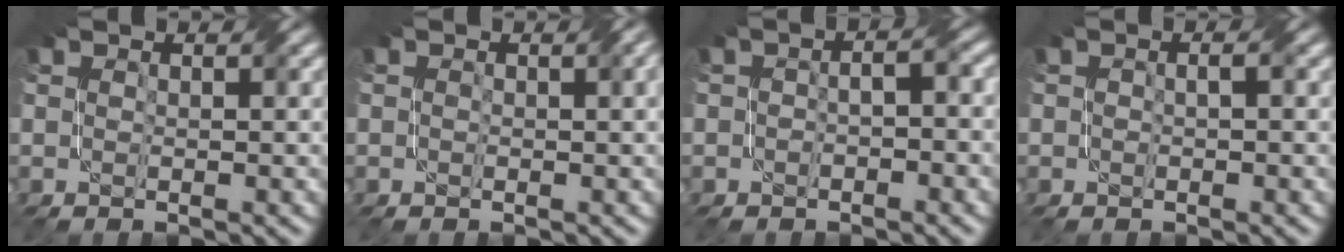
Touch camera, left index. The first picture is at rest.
{"total": 1.8, "force": [0.1, 0.7, 1.6], "torque": [-0.024, 0.001, 0.001]}
{"total": 2.9, "force": [-1.3, 1.4, 2.1], "torque": [-0.027, 0.005, -0.017]}
{"total": 0.9, "force": [-0.4, 0.4, 0.7], "torque": [-0.016, 0.001, -0.008]}